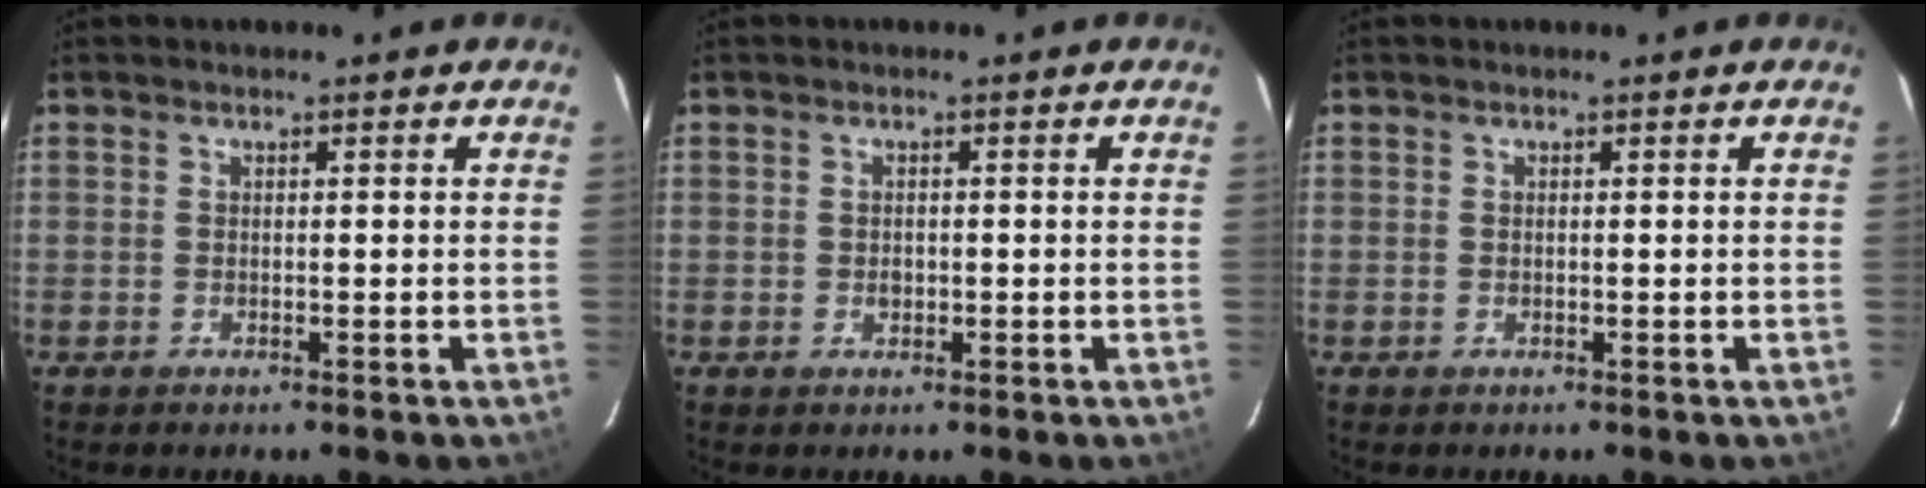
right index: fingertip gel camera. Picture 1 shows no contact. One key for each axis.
{"total": 1.1, "fx": -0.2, "fy": 1.0, "fz": 0.4, "tx": -0.007, "ty": 0.003, "tz": -0.002}
{"total": 0.0}